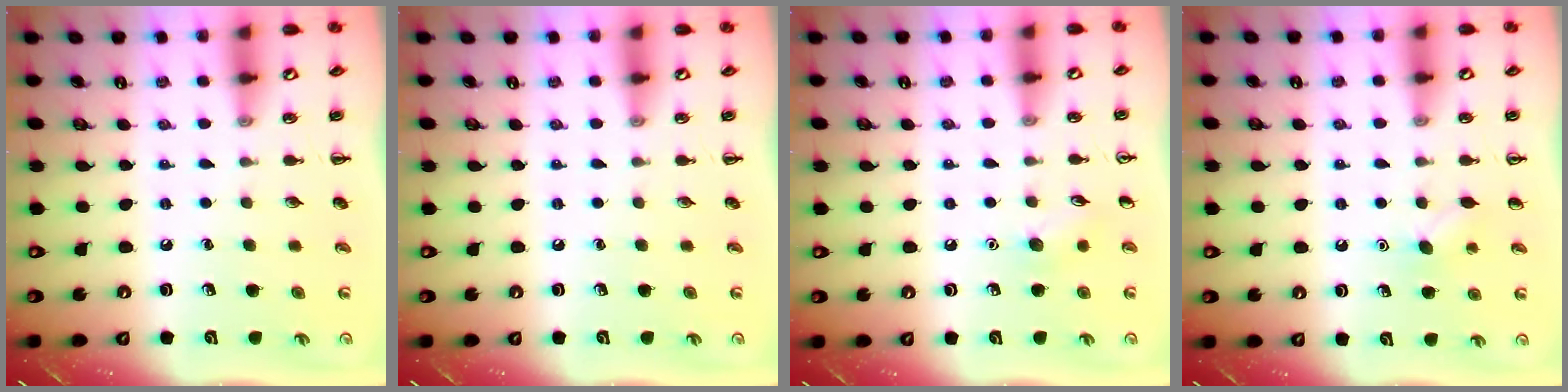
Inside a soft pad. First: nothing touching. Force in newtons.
{"total": 0.0}
{"total": 5.4, "press": 5.1, "slide": 1.7}
{"total": 4.8, "press": 4.5, "slide": 1.4}